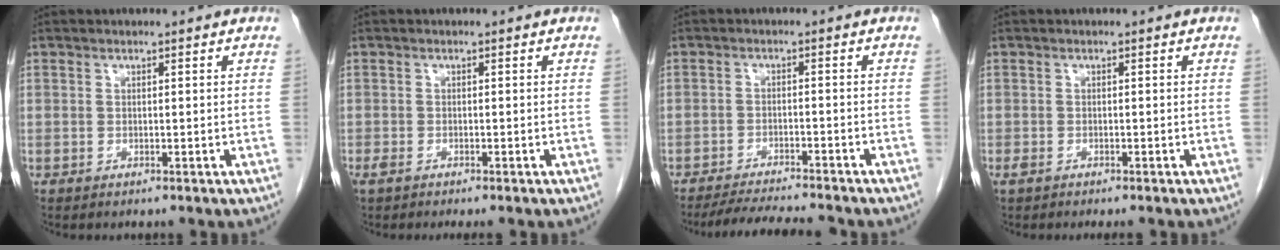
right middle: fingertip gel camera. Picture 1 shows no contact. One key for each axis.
{"total": 2.1, "fx": -1.6, "fy": 0.7, "fz": 1.3, "tx": -0.023, "ty": -0.006, "tz": -0.025}
{"total": 8.5, "fx": -7.9, "fy": 0.2, "fz": 3.3, "tx": -0.048, "ty": -0.011, "tz": -0.122}
{"total": 1.8, "fx": -1.4, "fy": 0.7, "fz": 1.0, "tx": -0.019, "ty": -0.004, "tz": -0.018}